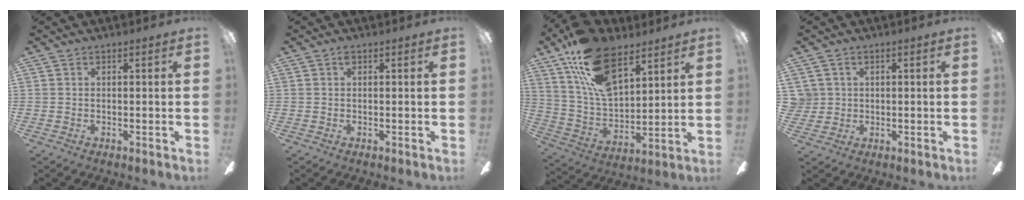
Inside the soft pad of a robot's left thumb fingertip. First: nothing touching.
{"total": 0.8, "force": [0.3, 0.5, 0.6], "torque": [-0.013, 0.003, 0.005]}
{"total": 19.1, "force": [11.5, 9.8, 11.7], "torque": [-0.229, -0.042, 0.212]}
{"total": 3.3, "force": [0.8, 3.2, 0.2], "torque": [-0.014, 0.009, 0.017]}